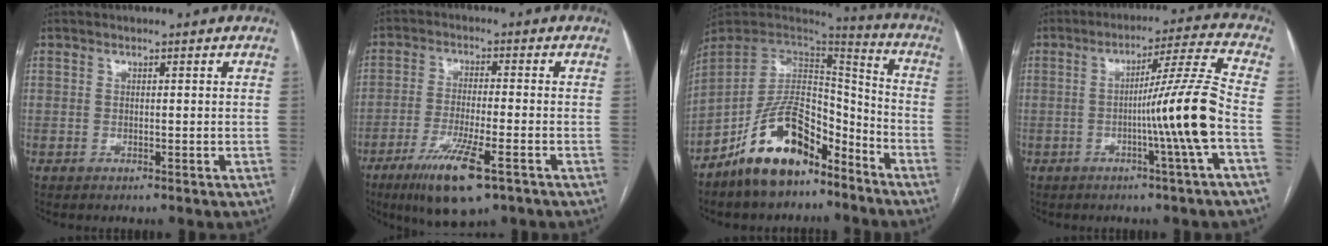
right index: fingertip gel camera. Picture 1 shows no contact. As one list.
[{"total": 10.4, "force": [-5.9, 1.7, 8.4], "torque": [-0.158, -0.024, -0.096]}, {"total": 15.8, "force": [-10.3, 7.2, 9.6], "torque": [-0.172, 0.026, -0.185]}, {"total": 11.1, "force": [-2.7, -2.5, 10.4], "torque": [-0.161, 0.003, -0.046]}]